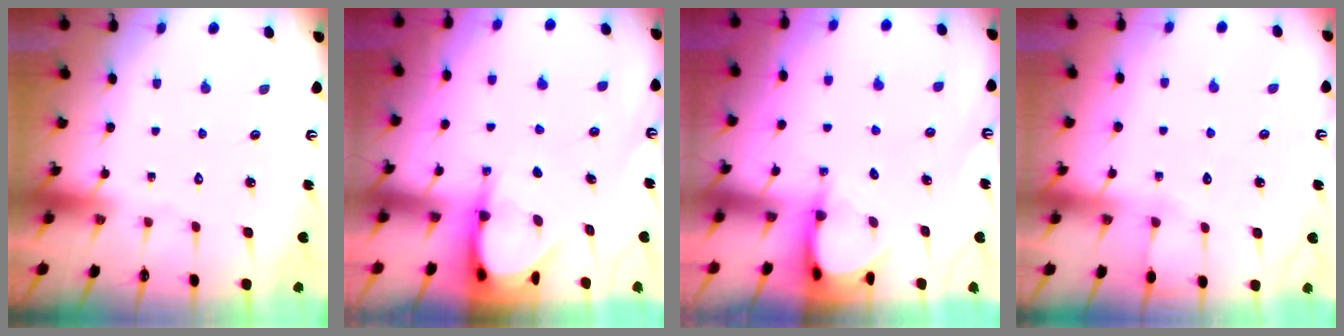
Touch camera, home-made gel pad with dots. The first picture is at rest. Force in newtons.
{"total": 4.8, "press": 4.8, "slide": 0.5}
{"total": 3.9, "press": 3.9, "slide": 0.2}
{"total": 7.7, "press": 7.6, "slide": 0.8}